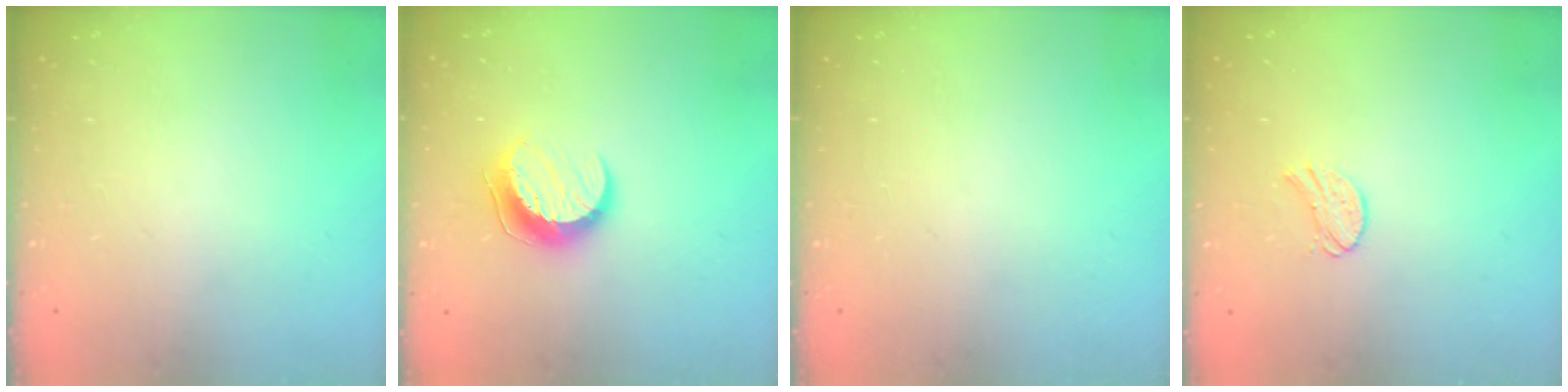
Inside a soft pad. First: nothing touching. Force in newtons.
{"total": 9.7, "press": 9.7, "slide": 0.6}
{"total": 0.0}
{"total": 6.5, "press": 6.5, "slide": 0.7}